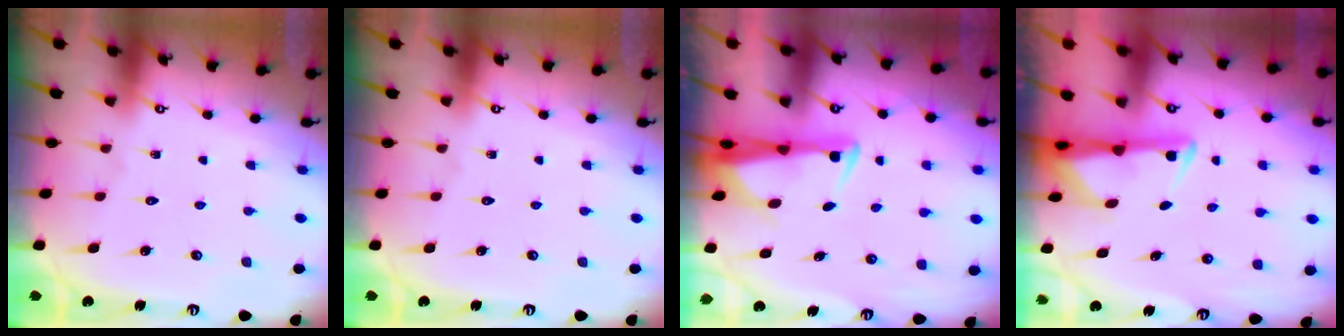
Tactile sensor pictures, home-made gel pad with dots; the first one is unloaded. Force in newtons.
{"total": 0.0}
{"total": 2.9, "press": 2.8, "slide": 1.0}
{"total": 2.8, "press": 2.8, "slide": 0.6}